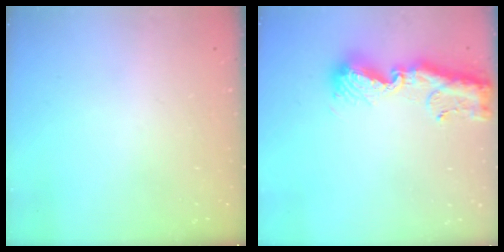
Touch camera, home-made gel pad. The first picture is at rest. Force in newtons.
{"total": 12.2, "press": 12.1, "slide": 0.8}